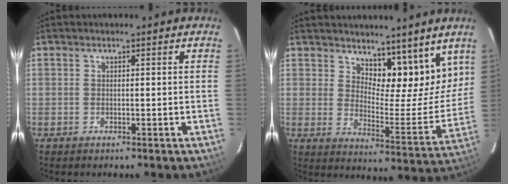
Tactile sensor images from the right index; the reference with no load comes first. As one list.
[{"total": 11.3, "force": [8.7, 4.6, 5.6], "torque": [-0.069, -0.015, 0.134]}]